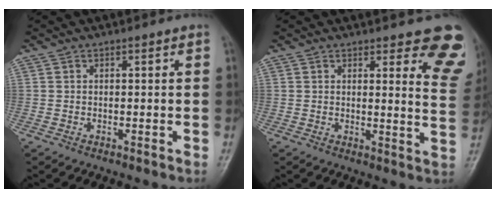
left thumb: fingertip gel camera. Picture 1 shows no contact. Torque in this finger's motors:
{"motor_torque": [0.23, 0.10, -0.03, -0.34, 0.05]}